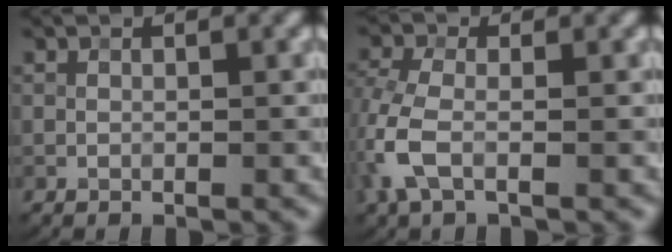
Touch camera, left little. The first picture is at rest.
{"total": 4.4, "force": [-1.2, 2.1, 3.7], "torque": [-0.098, 0.003, -0.033]}